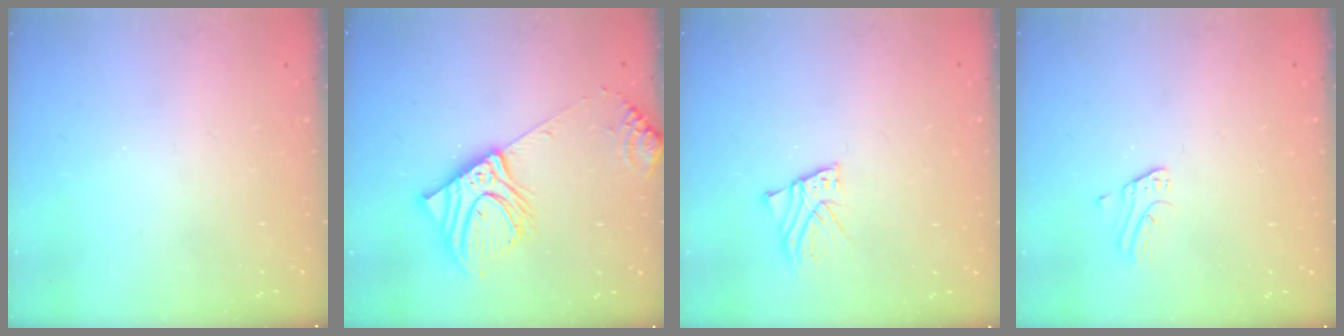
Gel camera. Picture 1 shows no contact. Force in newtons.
{"total": 17.4, "press": 17.1, "slide": 3.3}
{"total": 2.9, "press": 2.9, "slide": 0.2}
{"total": 1.3, "press": 1.3, "slide": 0.1}